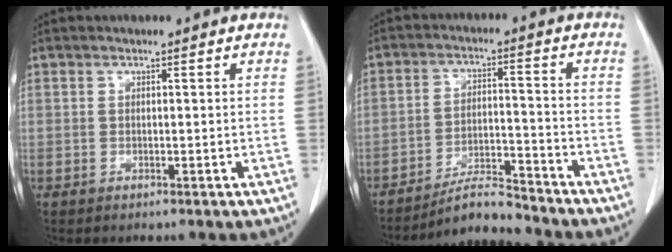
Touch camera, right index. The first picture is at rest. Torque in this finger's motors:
{"motor_torque": [-0.54, -0.48, -0.09, -0.02]}